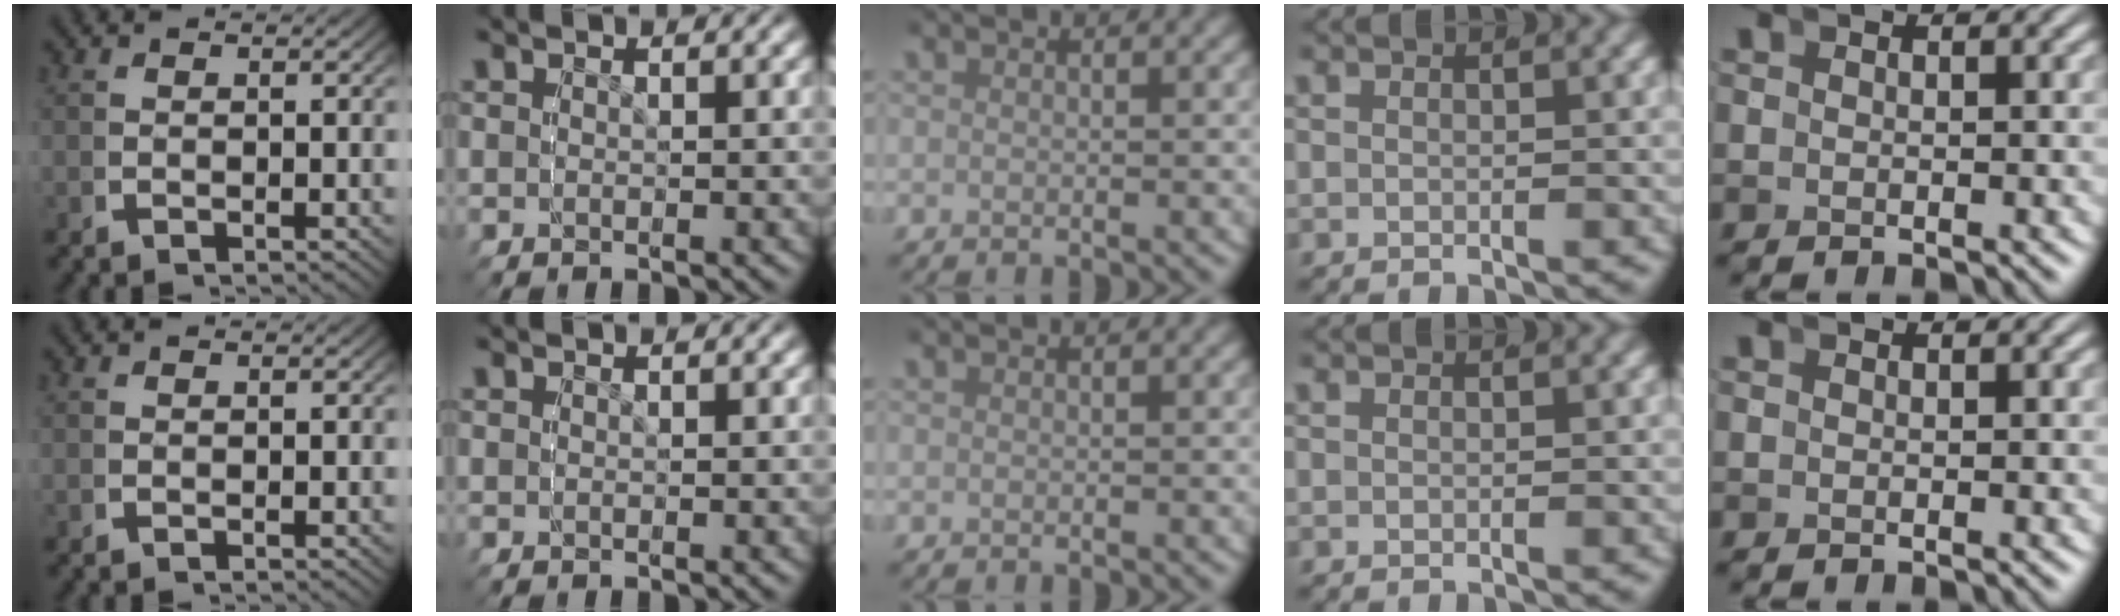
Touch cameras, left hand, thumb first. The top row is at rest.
{}